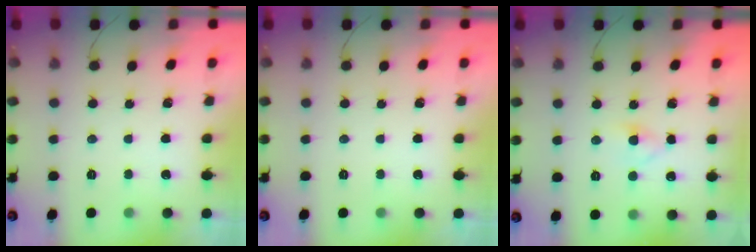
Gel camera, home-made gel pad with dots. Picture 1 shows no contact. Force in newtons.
{"total": 0.0}
{"total": 2.8, "press": 2.7, "slide": 0.8}